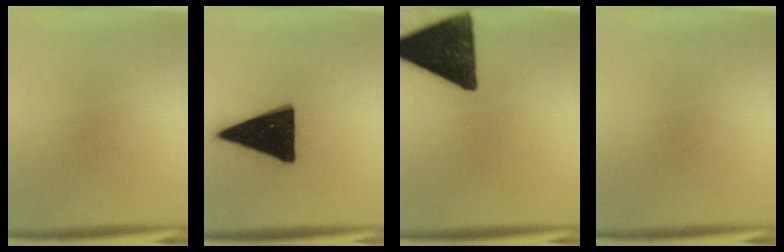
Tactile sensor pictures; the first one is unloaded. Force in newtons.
{"total": 19.4}
{"total": 16.8}
{"total": 0.0}